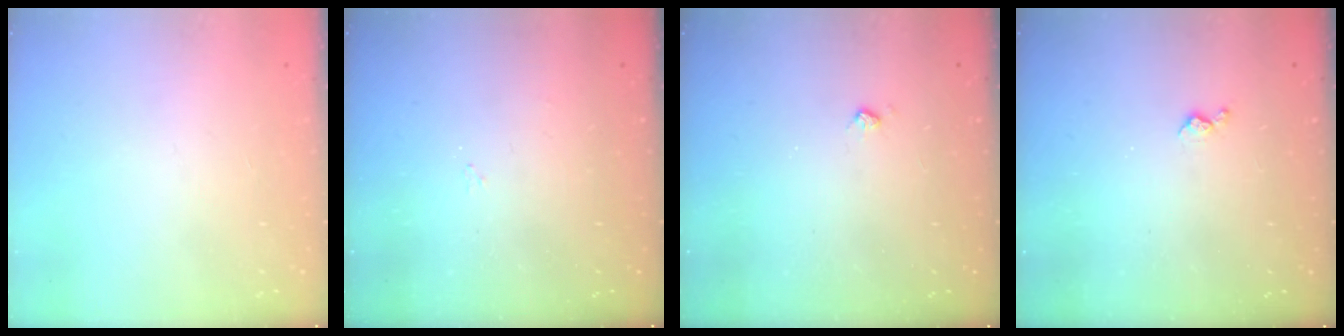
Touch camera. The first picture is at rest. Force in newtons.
{"total": 2.9, "press": 2.8, "slide": 0.4}
{"total": 3.4, "press": 3.3, "slide": 0.7}
{"total": 3.7, "press": 3.6, "slide": 0.7}